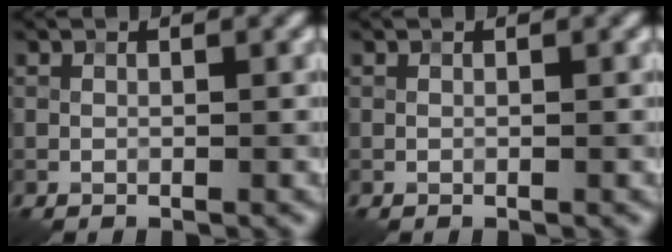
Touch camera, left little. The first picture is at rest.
{"total": 0.0}